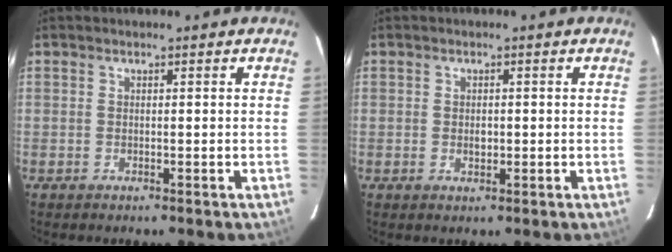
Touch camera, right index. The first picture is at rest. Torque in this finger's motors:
{"motor_torque": [0.02, 0.05, 0.02, 0.00]}